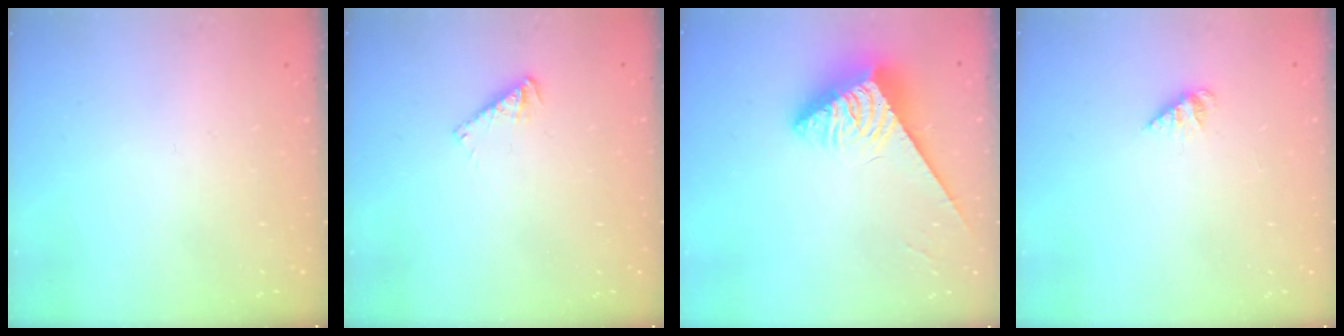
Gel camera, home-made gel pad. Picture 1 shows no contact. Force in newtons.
{"total": 3.4, "press": 3.4, "slide": 0.1}
{"total": 4.1, "press": 4.1, "slide": 0.4}
{"total": 1.2, "press": 1.2, "slide": 0.1}